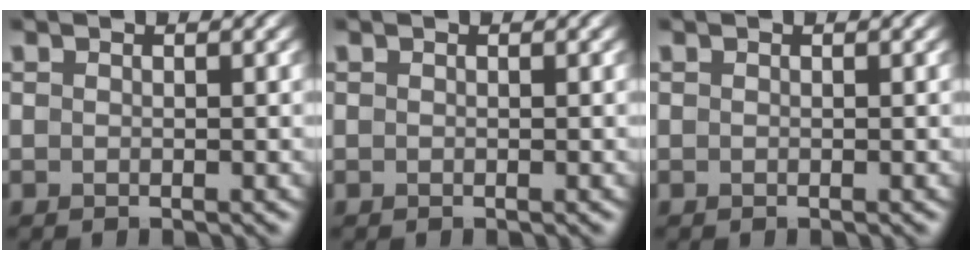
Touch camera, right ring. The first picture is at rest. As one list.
[{"total": 0.0}, {"total": 0.0}]